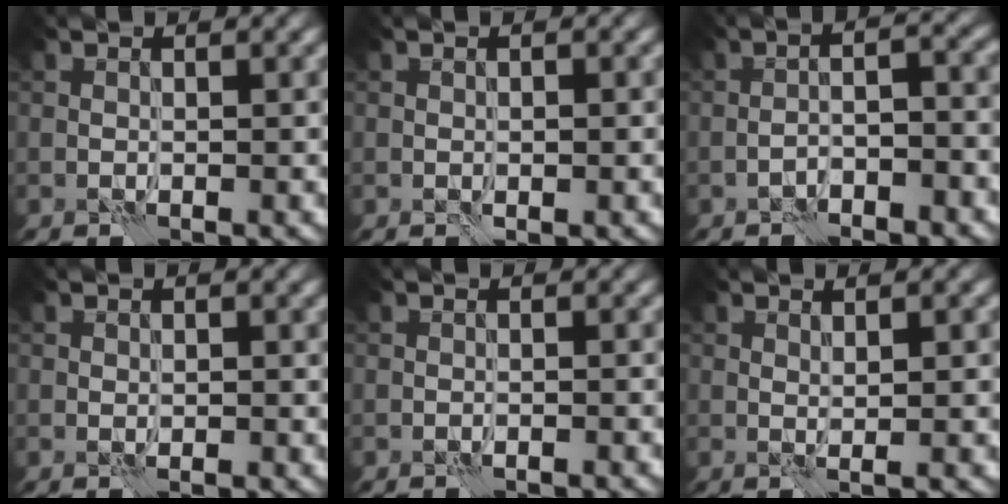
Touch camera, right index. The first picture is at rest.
{"total": 1.0, "force": [-0.2, 0.4, 0.9], "torque": [-0.011, 0.002, -0.002]}
{"total": 3.9, "force": [-2.3, 0.7, 3.1], "torque": [-0.052, 0.013, -0.043]}
{"total": 0.7, "force": [0.0, 0.3, 0.6], "torque": [-0.008, 0.000, 0.000]}
{"total": 0.7, "force": [-0.6, 0.0, 0.3], "torque": [-0.004, 0.002, -0.013]}
{"total": 2.2, "force": [0.5, 0.4, 2.1], "torque": [-0.030, 0.003, 0.006]}